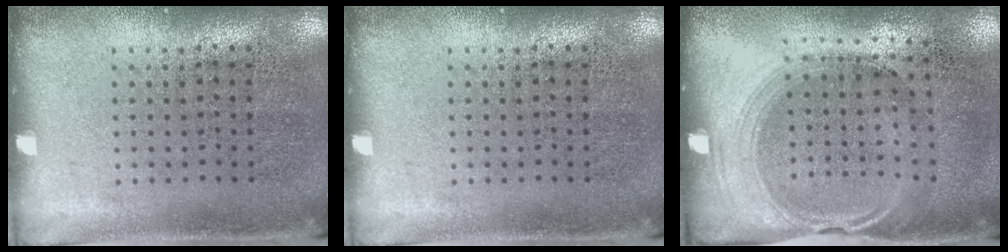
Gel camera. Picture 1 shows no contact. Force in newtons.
{"total": 0.0}
{"total": 1.5, "press": 1.2, "slide": 0.8}